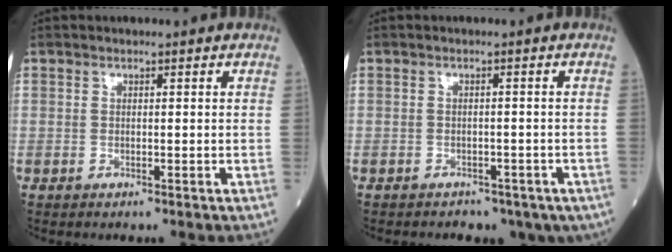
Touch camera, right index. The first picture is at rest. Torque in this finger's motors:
{"motor_torque": [-0.15, -1.02, 0.23, 0.03]}